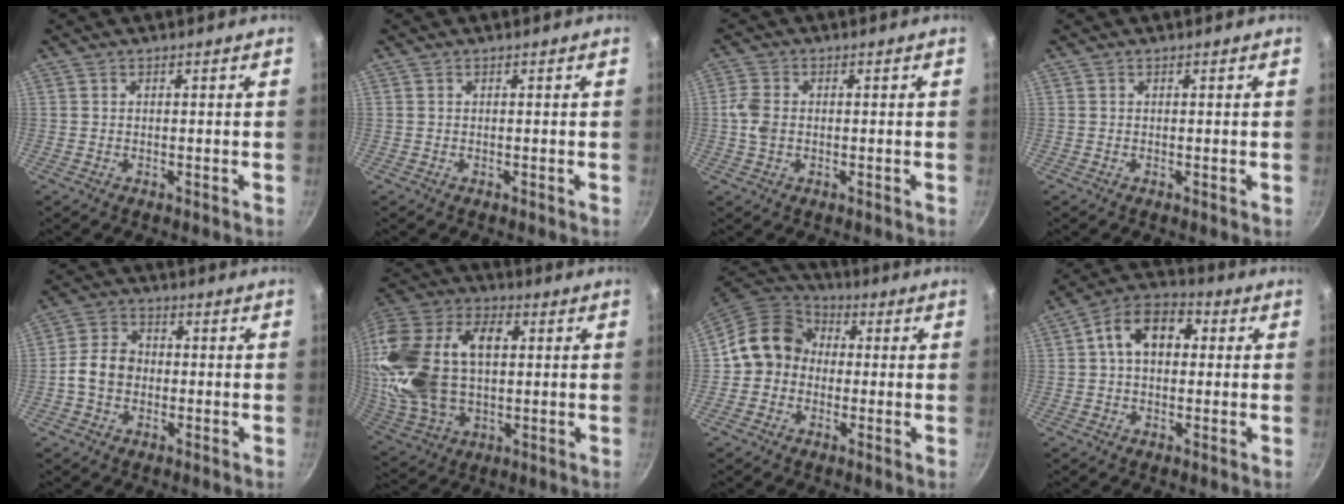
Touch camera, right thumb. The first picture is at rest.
{"total": 0.0}
{"total": 4.4, "force": [-0.2, 3.2, 3.0], "torque": [-0.062, 0.005, -0.009]}
{"total": 0.0}
{"total": 7.1, "force": [-1.0, 5.6, 4.2], "torque": [-0.053, 0.024, -0.029]}
{"total": 27.9, "force": [3.6, 17.8, 21.2], "torque": [-0.438, 0.018, 0.067]}
{"total": 11.7, "force": [0.1, 10.2, 5.6], "torque": [-0.058, 0.033, -0.018]}
{"total": 11.6, "force": [2.0, 7.8, 8.3], "torque": [-0.101, 0.030, 0.013]}